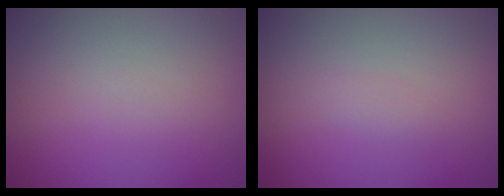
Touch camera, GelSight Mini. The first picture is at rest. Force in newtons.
{"total": 0.6, "press": 0.6, "slide": 0.0}